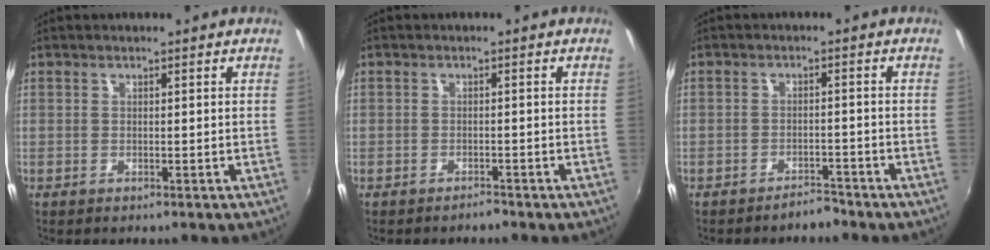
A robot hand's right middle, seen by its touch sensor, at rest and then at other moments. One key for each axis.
{"total": 1.2, "fx": -1.2, "fy": 0.3, "fz": 0.1, "tx": -0.007, "ty": 0.002, "tz": -0.018}
{"total": 2.8, "fx": -2.6, "fy": 0.9, "fz": 0.4, "tx": -0.012, "ty": 0.006, "tz": -0.036}